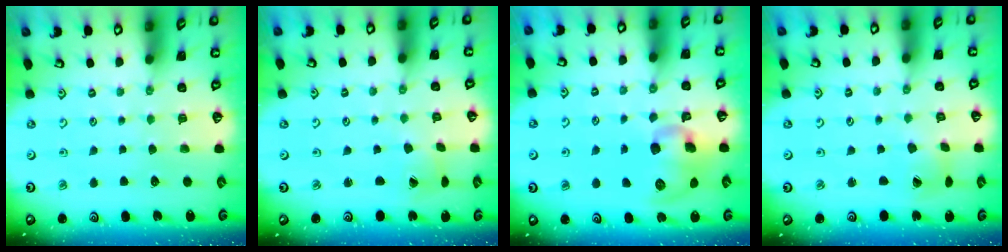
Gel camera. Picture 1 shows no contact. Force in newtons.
{"total": 1.7, "press": 1.7, "slide": 0.2}
{"total": 12.3, "press": 12.2, "slide": 1.5}
{"total": 3.0, "press": 2.9, "slide": 0.5}